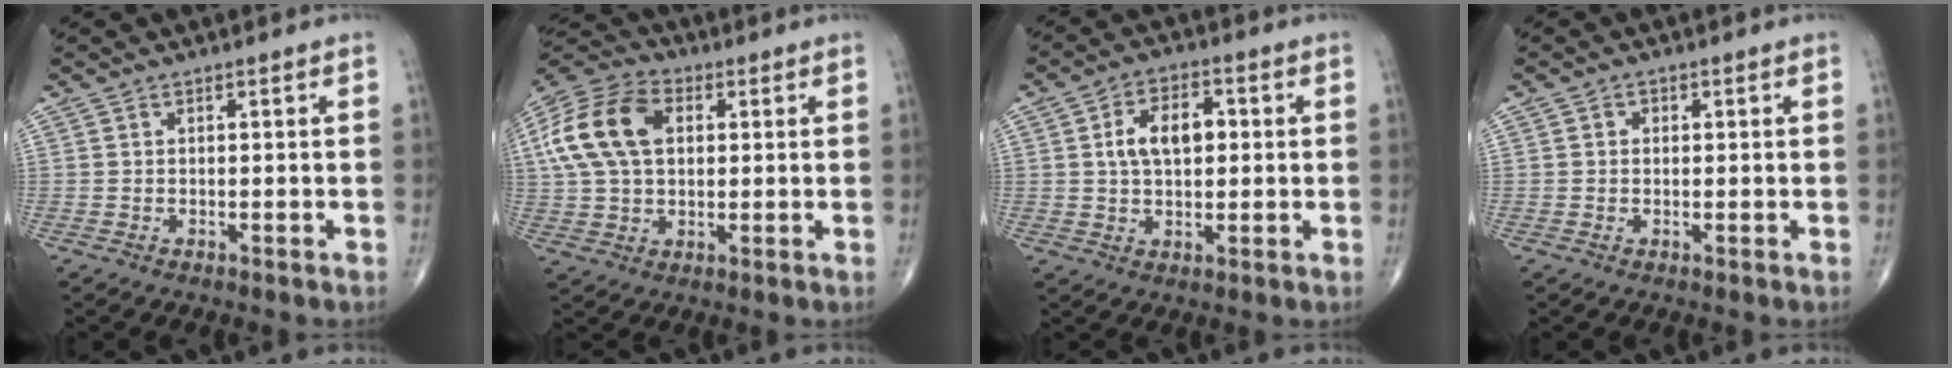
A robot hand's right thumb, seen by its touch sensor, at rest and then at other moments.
{"total": 16.7, "force": [3.5, 11.0, 12.1], "torque": [-0.242, 0.018, 0.057]}
{"total": 8.8, "force": [1.4, 5.3, 6.9], "torque": [-0.108, 0.014, 0.022]}
{"total": 1.2, "force": [0.2, 1.1, 0.5], "torque": [0.000, 0.002, 0.000]}